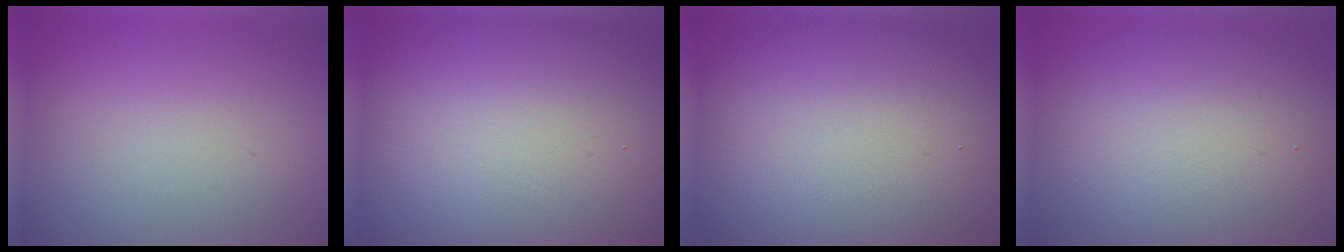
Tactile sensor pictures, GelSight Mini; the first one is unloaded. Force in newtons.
{"total": 18.4, "press": 18.4, "slide": 1.2}
{"total": 15.8, "press": 15.8, "slide": 1.0}
{"total": 10.4, "press": 10.3, "slide": 0.9}